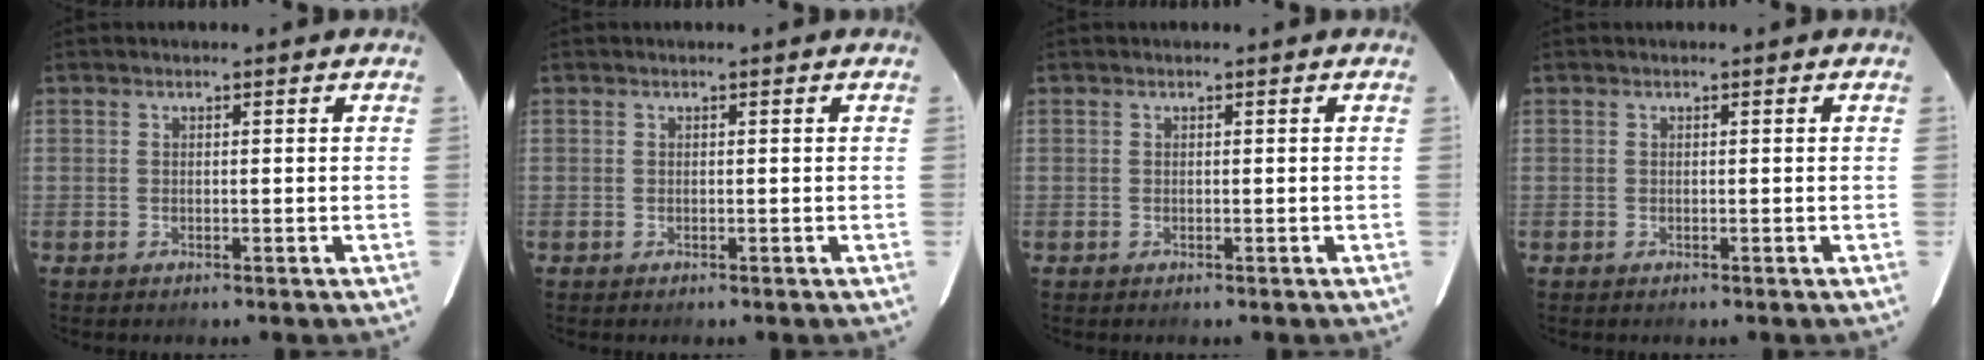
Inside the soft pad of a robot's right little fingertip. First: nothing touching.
{"total": 0.0}
{"total": 0.0}
{"total": 0.0}